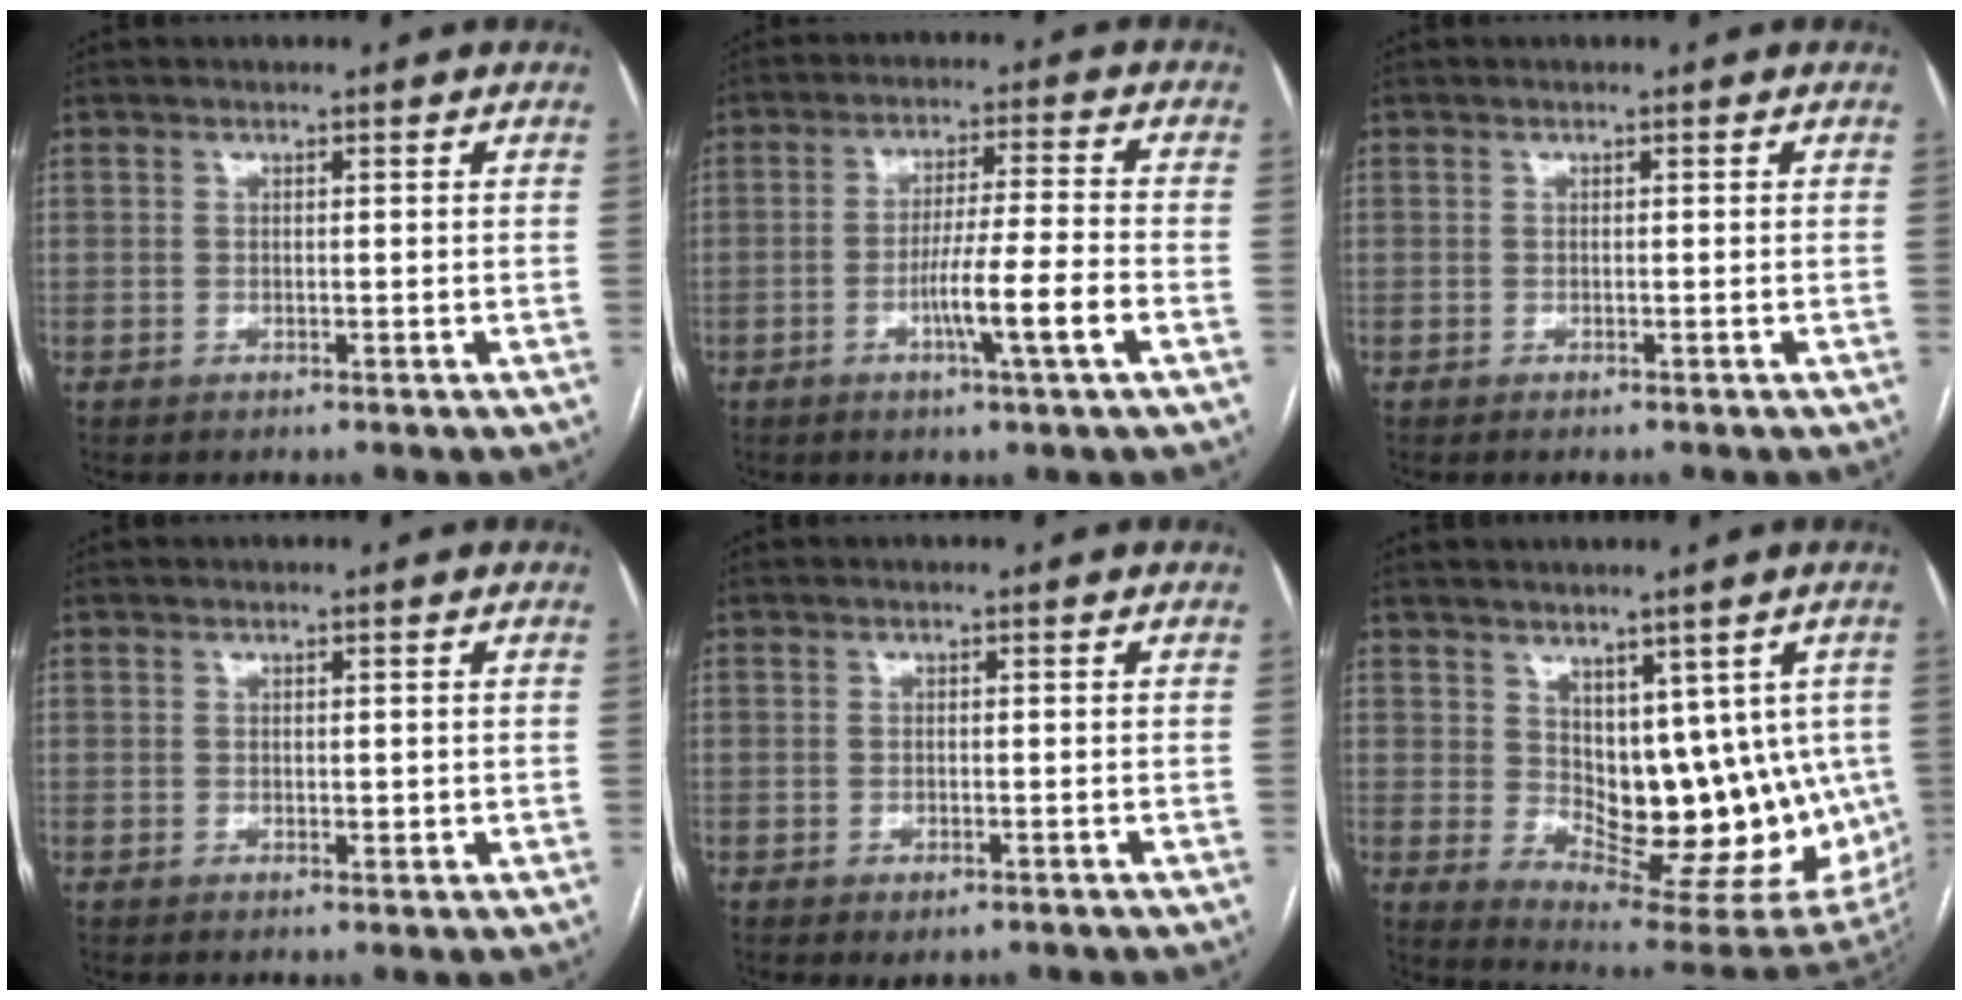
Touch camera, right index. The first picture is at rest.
{"total": 8.5, "force": [-3.1, -0.8, 7.8], "torque": [-0.134, -0.007, -0.056]}
{"total": 0.0}
{"total": 1.3, "force": [0.1, 0.7, 1.0], "torque": [-0.012, -0.003, 0.002]}
{"total": 1.4, "force": [-0.7, 0.5, 1.1], "torque": [-0.014, -0.003, -0.003]}
{"total": 15.2, "force": [1.1, 8.3, 12.7], "torque": [-0.147, -0.010, 0.038]}